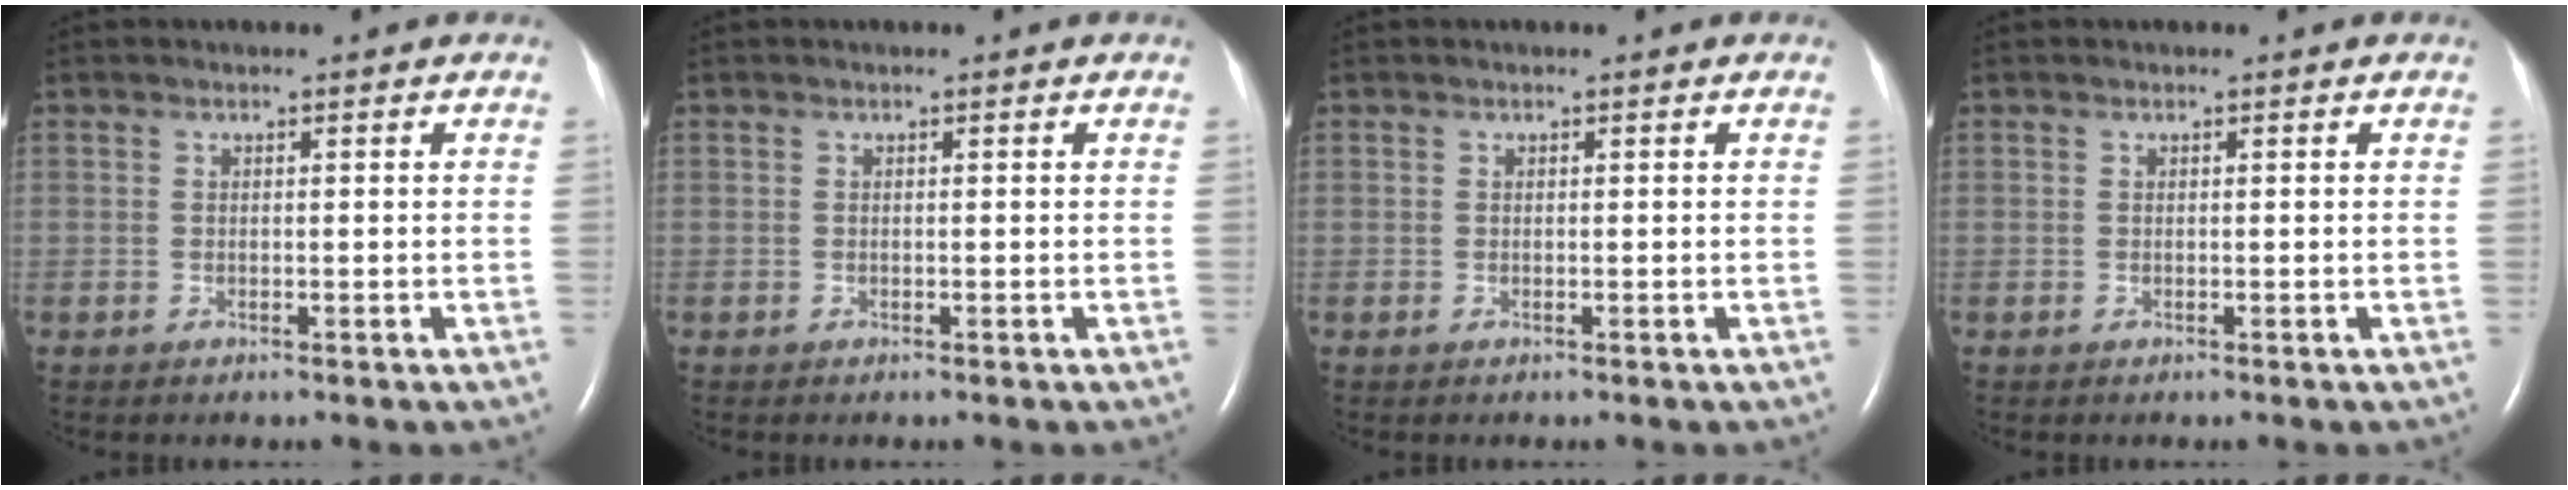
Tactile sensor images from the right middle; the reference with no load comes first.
{"total": 0.0}
{"total": 0.0}
{"total": 0.0}